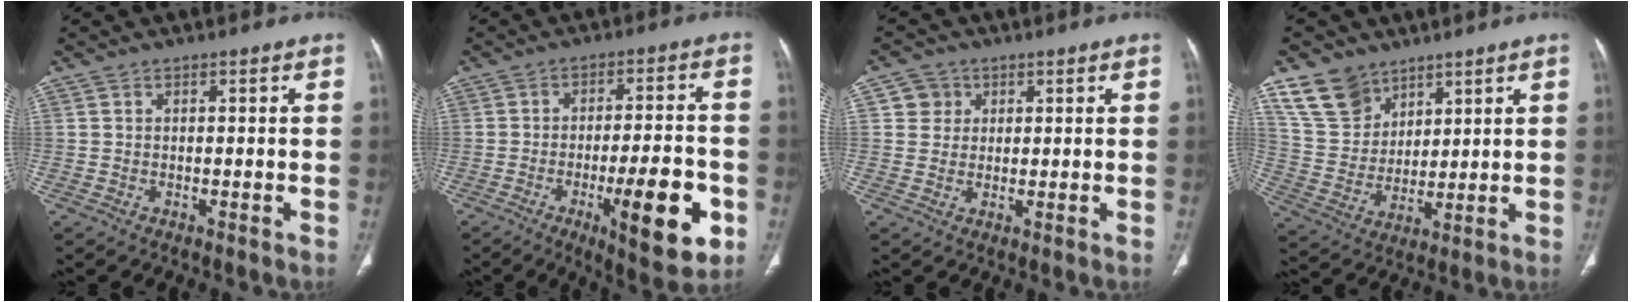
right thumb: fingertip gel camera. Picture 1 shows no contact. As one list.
[{"total": 15.6, "force": [-5.4, 4.1, 14.0], "torque": [-0.192, 0.012, -0.071]}, {"total": 3.8, "force": [1.3, 3.6, 0.5], "torque": [0.015, -0.002, 0.018]}, {"total": 10.9, "force": [7.6, 7.1, 3.1], "torque": [-0.036, -0.033, 0.163]}]